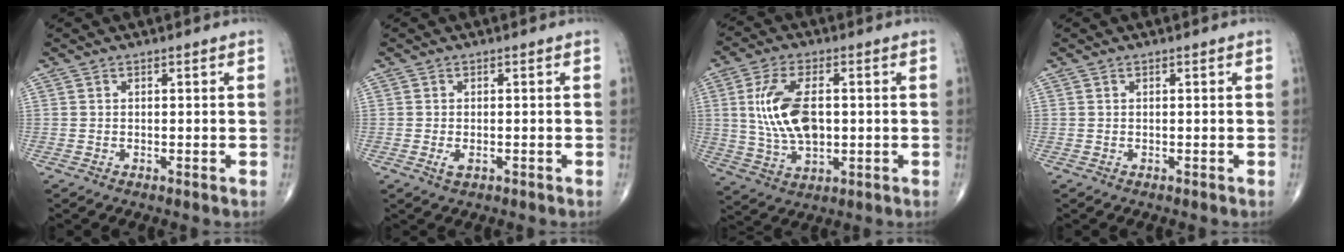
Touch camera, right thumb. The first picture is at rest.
{"total": 1.6, "force": [-0.5, 0.9, 1.3], "torque": [-0.028, -0.004, -0.008]}
{"total": 12.2, "force": [1.3, 6.4, 10.3], "torque": [-0.201, -0.002, 0.030]}
{"total": 0.0}